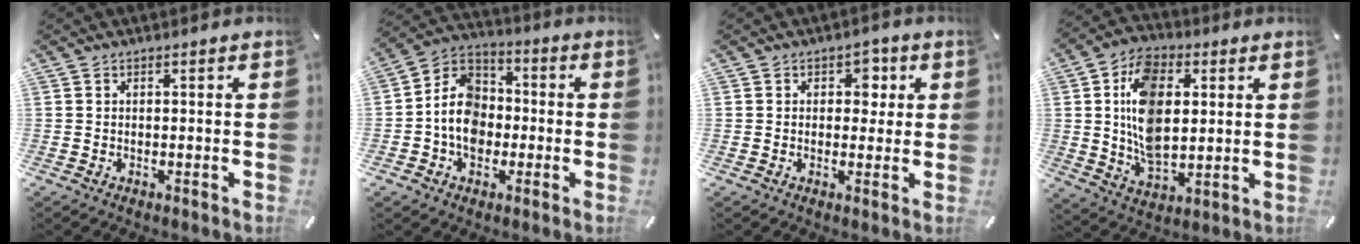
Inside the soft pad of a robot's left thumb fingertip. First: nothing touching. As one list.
[{"total": 10.5, "force": [-2.8, 8.7, 5.2], "torque": [-0.132, 0.021, -0.058]}, {"total": 4.3, "force": [1.0, 3.3, 2.6], "torque": [-0.016, -0.005, 0.004]}, {"total": 15.3, "force": [2.7, 10.0, 11.2], "torque": [-0.230, 0.004, 0.047]}]